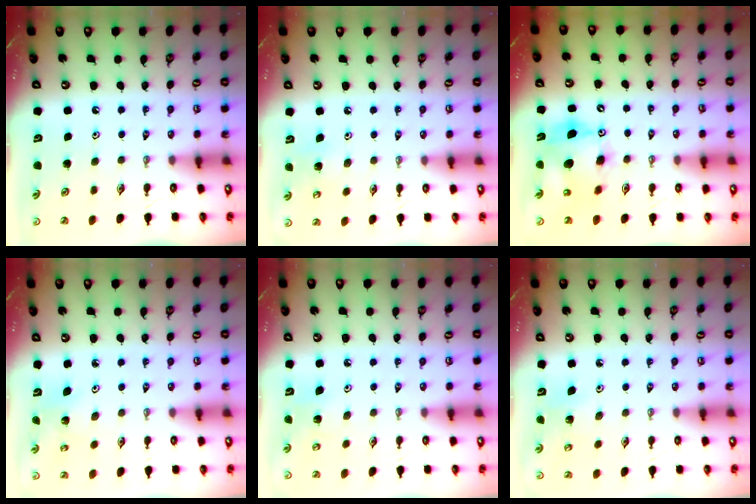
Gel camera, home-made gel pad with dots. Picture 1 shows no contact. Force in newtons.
{"total": 6.3, "press": 6.3, "slide": 0.5}
{"total": 12.7, "press": 12.5, "slide": 2.4}
{"total": 3.2, "press": 3.2, "slide": 0.3}
{"total": 5.4, "press": 5.4, "slide": 0.8}
{"total": 3.5, "press": 3.5, "slide": 0.3}